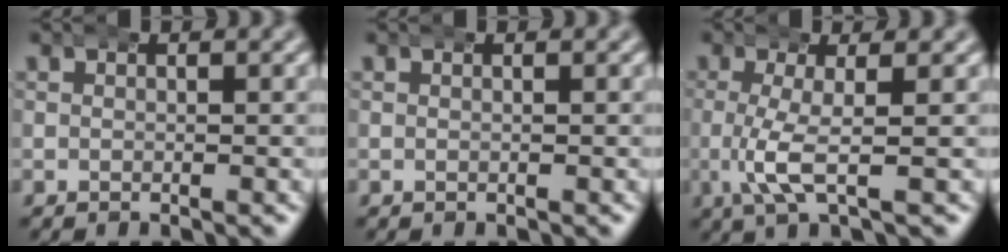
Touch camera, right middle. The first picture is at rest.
{"total": 0.0}
{"total": 3.4, "force": [0.0, 0.4, 3.4], "torque": [-0.085, -0.019, 0.008]}